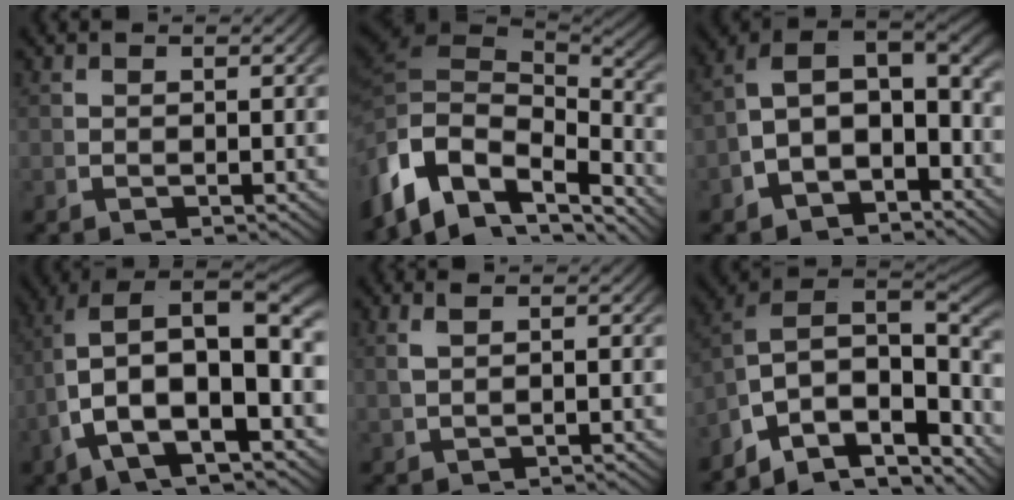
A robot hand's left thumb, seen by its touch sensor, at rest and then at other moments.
{"total": 12.3, "force": [-2.1, 7.9, 9.3], "torque": [-0.179, -0.035, -0.014]}
{"total": 14.5, "force": [0.3, 11.3, 9.0], "torque": [-0.159, -0.010, -0.016]}
{"total": 13.3, "force": [0.0, 8.1, 10.5], "torque": [-0.192, -0.034, 0.012]}
{"total": 1.6, "force": [0.6, 0.2, 1.5], "torque": [-0.032, 0.010, 0.016]}
{"total": 17.4, "force": [-1.3, 13.0, 11.5], "torque": [-0.248, -0.058, -0.016]}